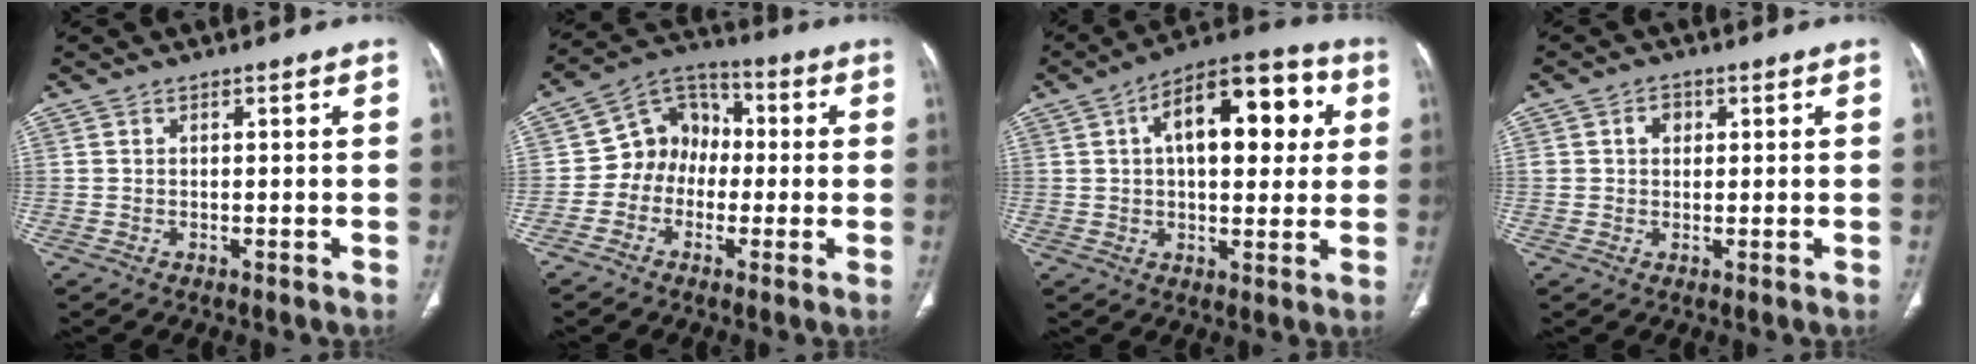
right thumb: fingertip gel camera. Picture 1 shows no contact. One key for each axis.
{"total": 9.9, "fx": -1.2, "fy": 8.5, "fz": 4.9, "tx": -0.041, "ty": 0.037, "tz": -0.039}
{"total": 18.6, "fx": 4.6, "fy": 9.3, "fz": 15.4, "tx": -0.184, "ty": 0.022, "tz": 0.059}
{"total": 2.8, "fx": 0.8, "fy": 2.3, "fz": 1.4, "tx": -0.010, "ty": 0.001, "tz": 0.012}